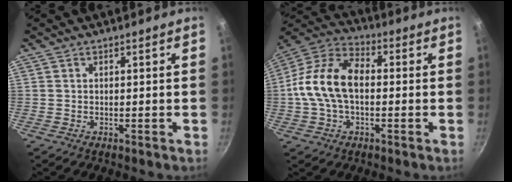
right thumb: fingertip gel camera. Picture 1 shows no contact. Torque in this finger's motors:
{"motor_torque": [0.19, 0.20, 0.74, -0.54, 0.31]}